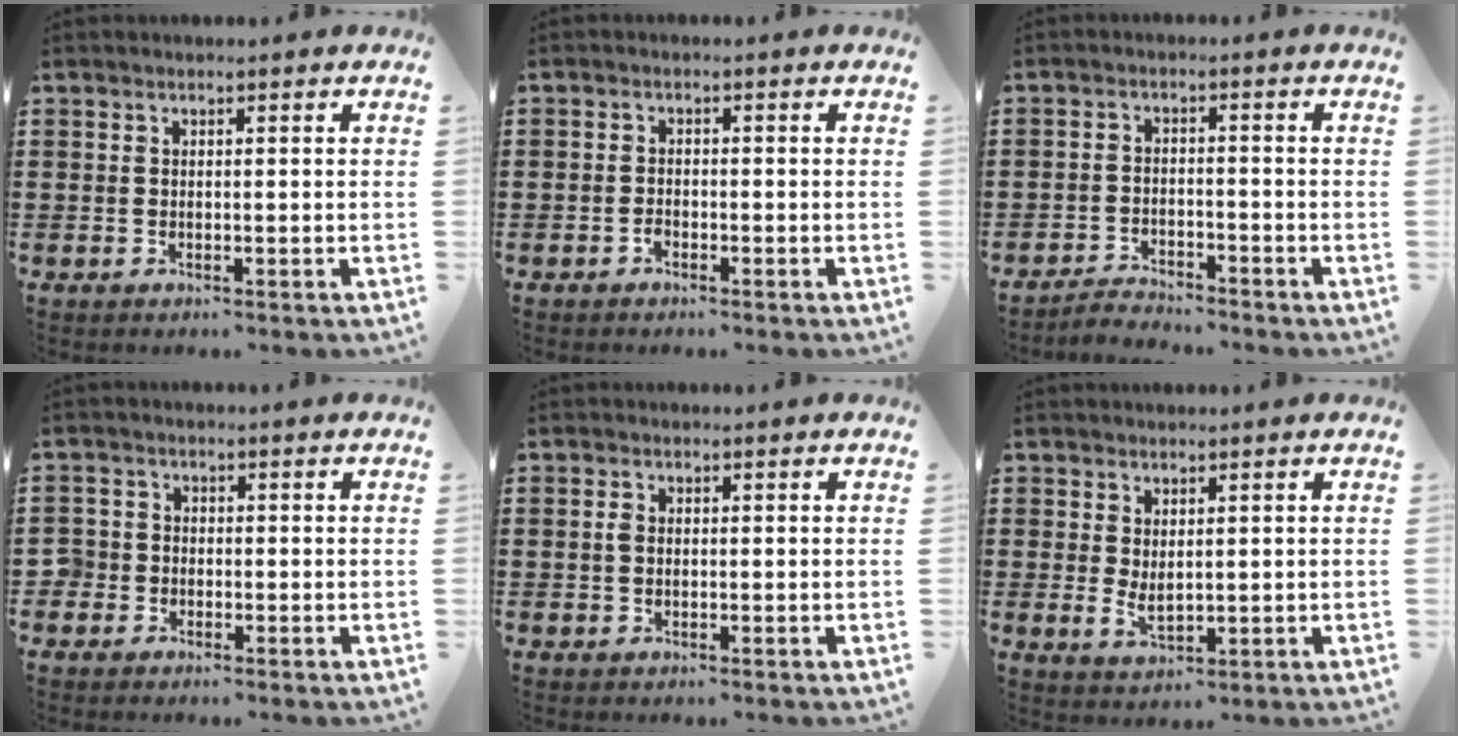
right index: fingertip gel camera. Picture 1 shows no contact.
{"total": 1.1, "force": [-0.9, 0.6, 0.4], "torque": [-0.011, -0.002, -0.018]}
{"total": 2.8, "force": [-2.8, 0.2, -0.1], "torque": [-0.008, 0.002, -0.061]}
{"total": 2.0, "force": [-1.1, 1.7, 0.1], "torque": [-0.010, 0.003, -0.027]}
{"total": 1.1, "force": [0.0, 0.7, 0.9], "torque": [-0.020, 0.004, 0.000]}
{"total": 2.7, "force": [0.6, 1.4, 2.2], "torque": [-0.044, 0.001, 0.012]}